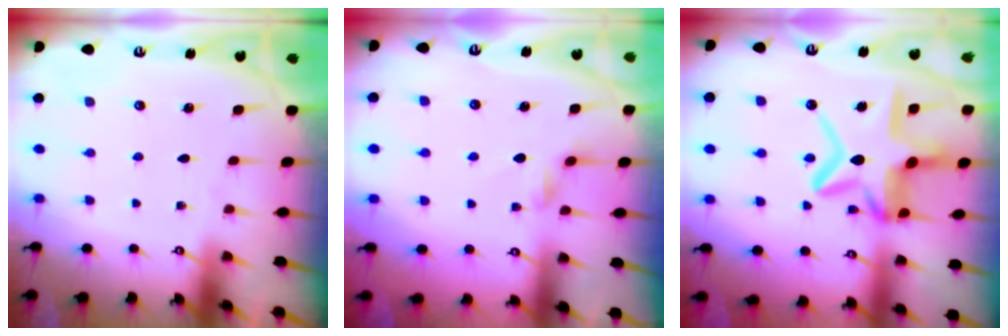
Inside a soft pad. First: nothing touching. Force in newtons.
{"total": 1.4, "press": 1.4, "slide": 0.3}
{"total": 15.1, "press": 15.0, "slide": 1.3}